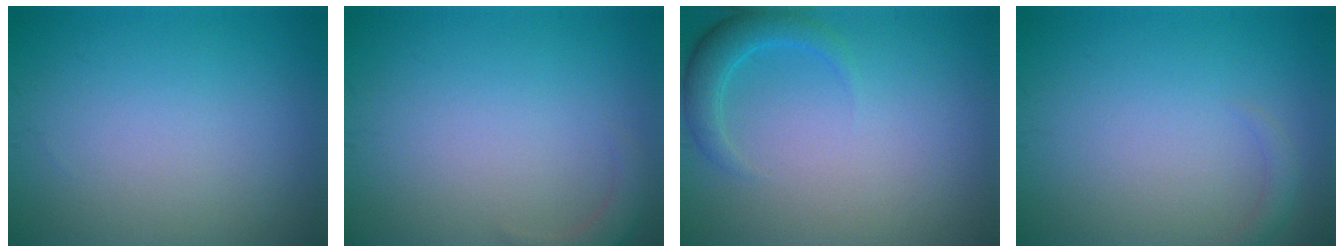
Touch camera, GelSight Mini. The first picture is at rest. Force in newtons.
{"total": 1.6, "press": 1.6, "slide": 0.3}
{"total": 2.4, "press": 2.4, "slide": 0.1}
{"total": 0.9, "press": 0.9, "slide": 0.1}